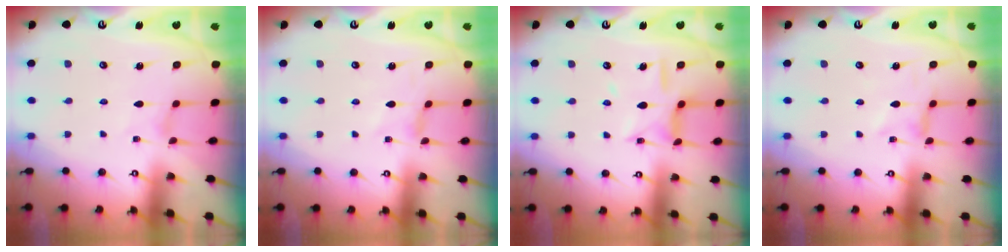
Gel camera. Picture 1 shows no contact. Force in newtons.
{"total": 0.0}
{"total": 10.9, "press": 10.8, "slide": 0.9}
{"total": 0.0}